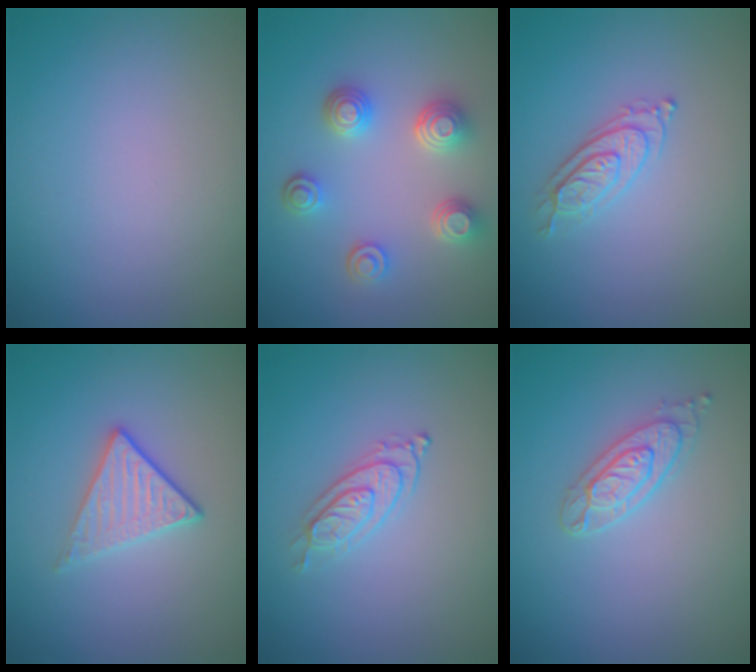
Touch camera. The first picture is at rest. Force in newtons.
{"total": 3.8, "press": 3.2, "slide": 1.9}
{"total": 2.2, "press": 2.2, "slide": 0.4}
{"total": 2.3, "press": 2.0, "slide": 1.0}
{"total": 2.2, "press": 2.0, "slide": 0.7}
{"total": 2.6, "press": 2.4, "slide": 1.1}